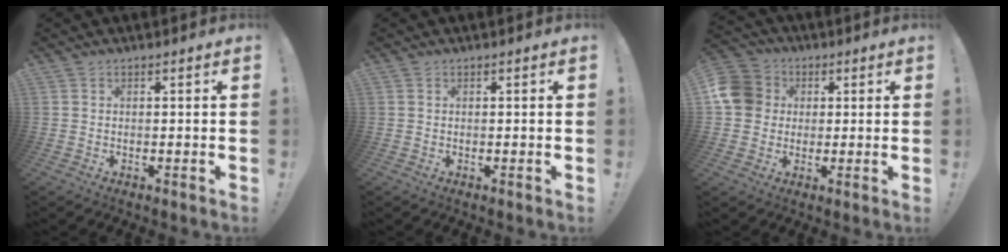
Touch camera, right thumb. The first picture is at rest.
{"total": 0.0}
{"total": 11.2, "force": [1.3, 10.2, 4.5], "torque": [-0.064, 0.012, 0.030]}